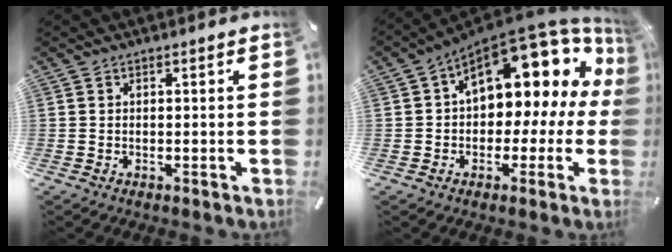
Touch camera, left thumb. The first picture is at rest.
{"total": 14.7, "force": [6.9, 8.9, 9.5], "torque": [-0.118, -0.065, 0.112]}